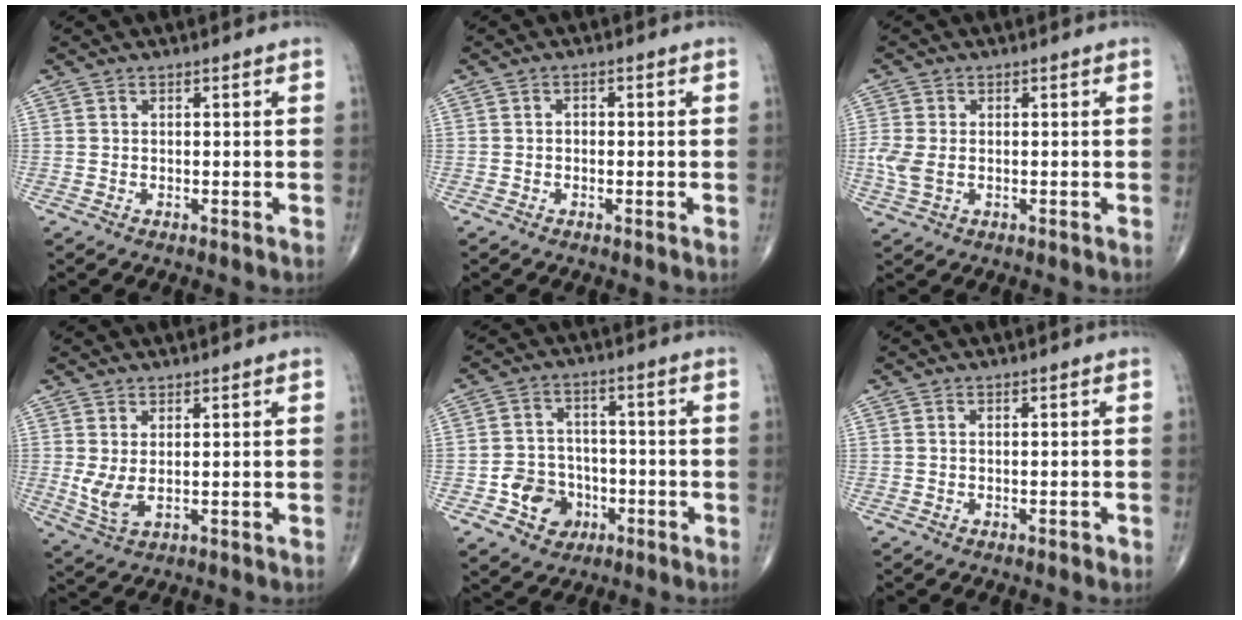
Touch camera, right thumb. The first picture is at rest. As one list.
[{"total": 1.1, "force": [-0.2, 0.8, 0.7], "torque": [-0.002, 0.003, -0.007]}, {"total": 4.7, "force": [-0.5, 3.2, 3.5], "torque": [-0.092, 0.001, -0.009]}, {"total": 4.6, "force": [0.6, 2.0, 4.1], "torque": [-0.090, -0.009, 0.021]}, {"total": 8.6, "force": [-3.1, 7.2, 3.4], "torque": [-0.023, 0.025, -0.050]}, {"total": 0.7, "force": [-0.2, 0.4, 0.6], "torque": [-0.010, 0.000, -0.002]}]